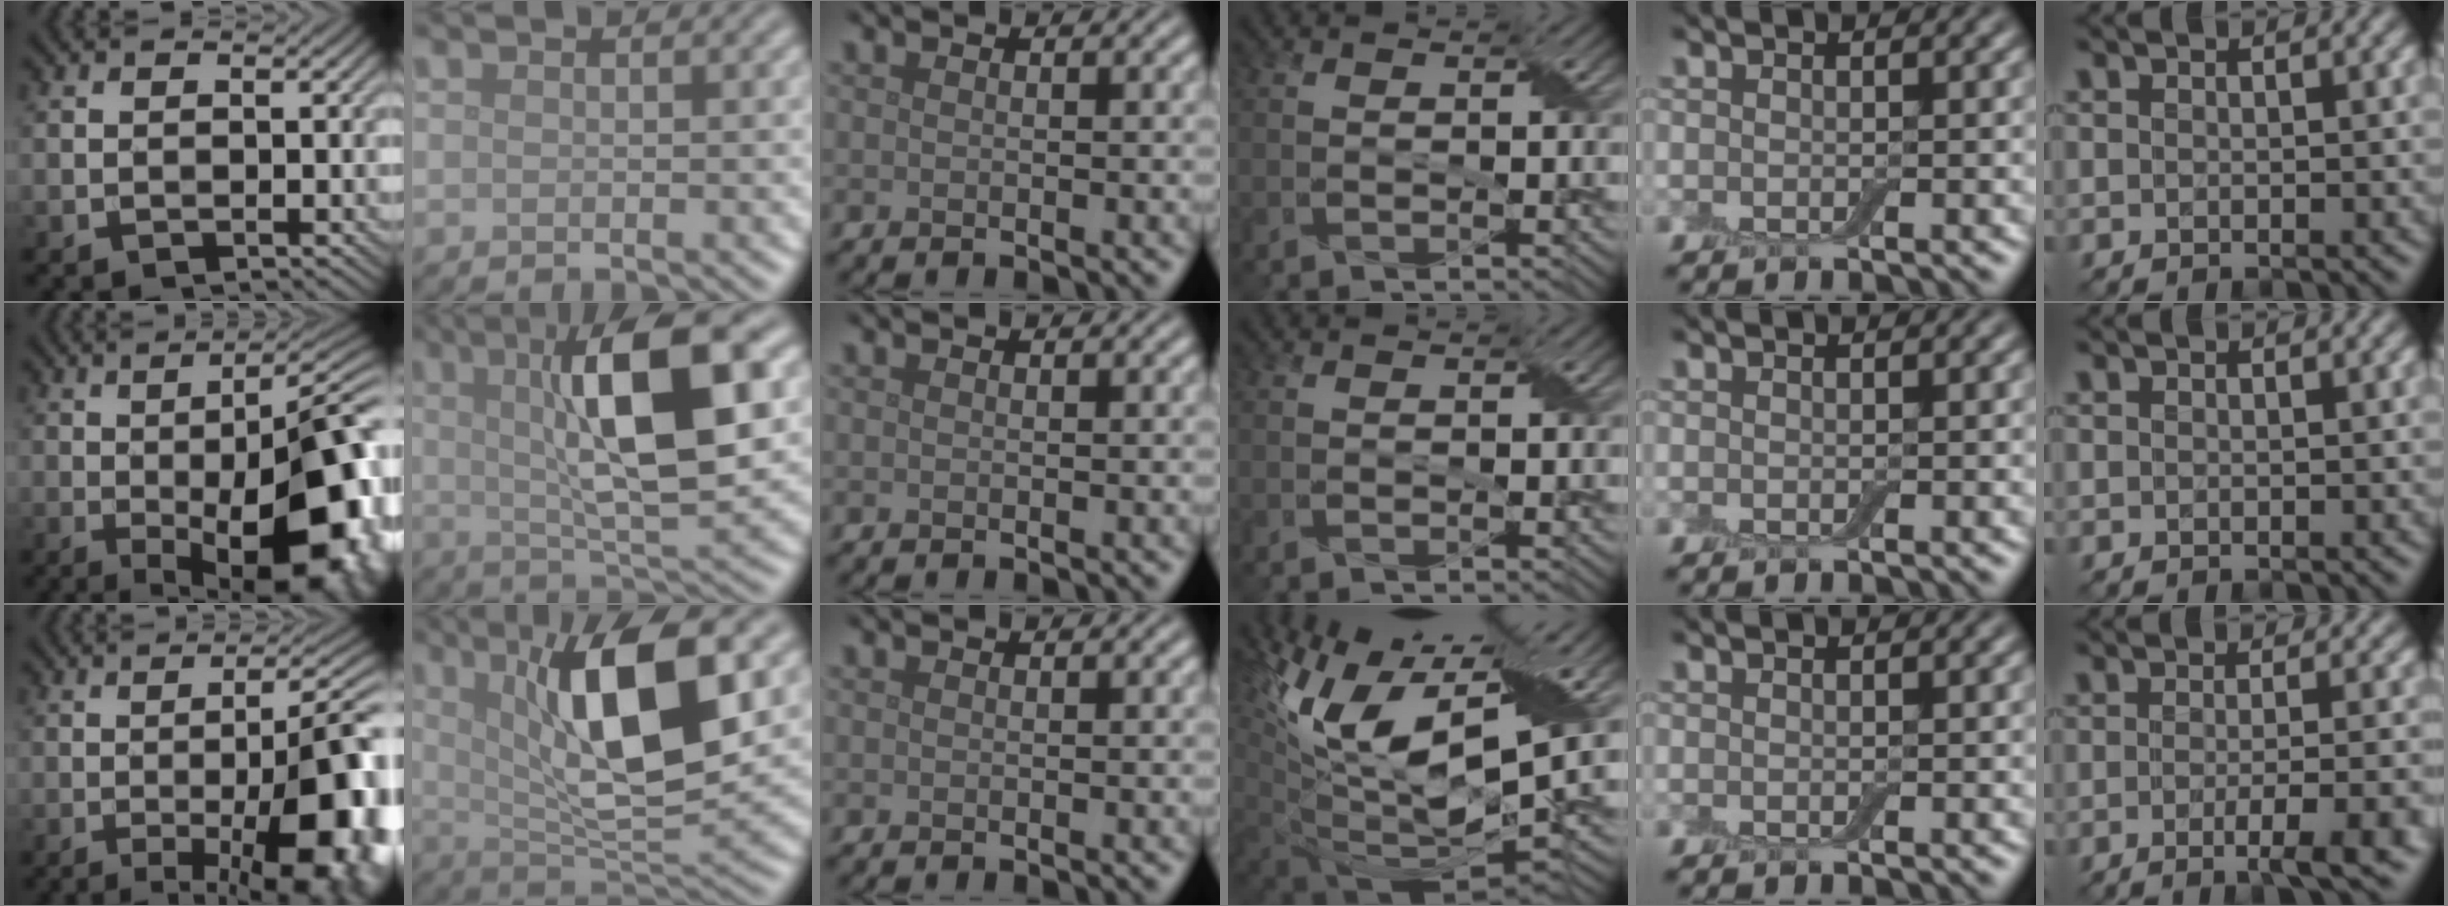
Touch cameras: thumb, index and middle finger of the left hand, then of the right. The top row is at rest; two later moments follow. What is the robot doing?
{"motion": "wrap", "object": "adhesive wrap"}